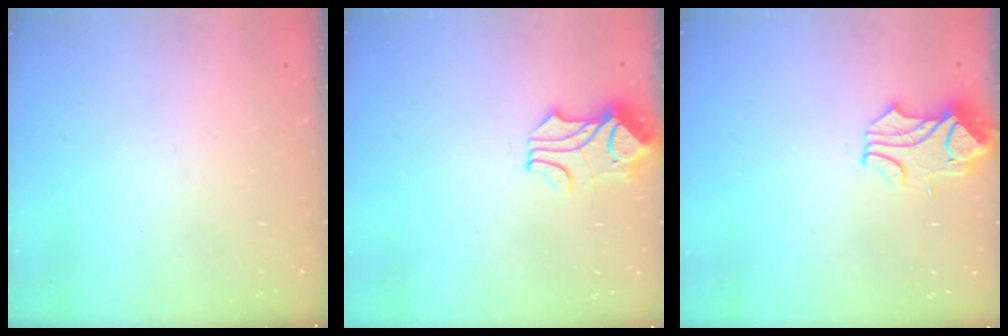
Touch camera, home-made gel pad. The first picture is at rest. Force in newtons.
{"total": 1.7, "press": 1.3, "slide": 1.1}
{"total": 0.6, "press": 0.1, "slide": 0.6}